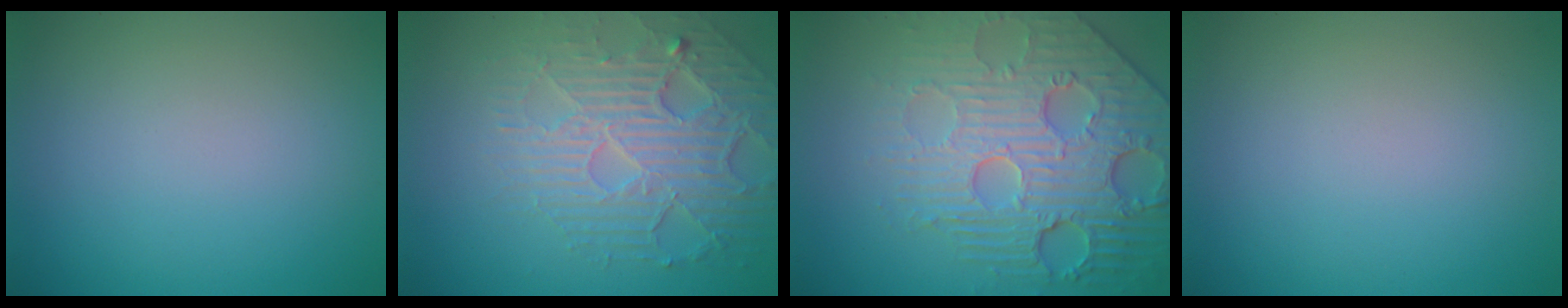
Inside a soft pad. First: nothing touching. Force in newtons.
{"total": 6.2, "press": 4.7, "slide": 4.0}
{"total": 7.8, "press": 6.1, "slide": 4.9}
{"total": 0.0}